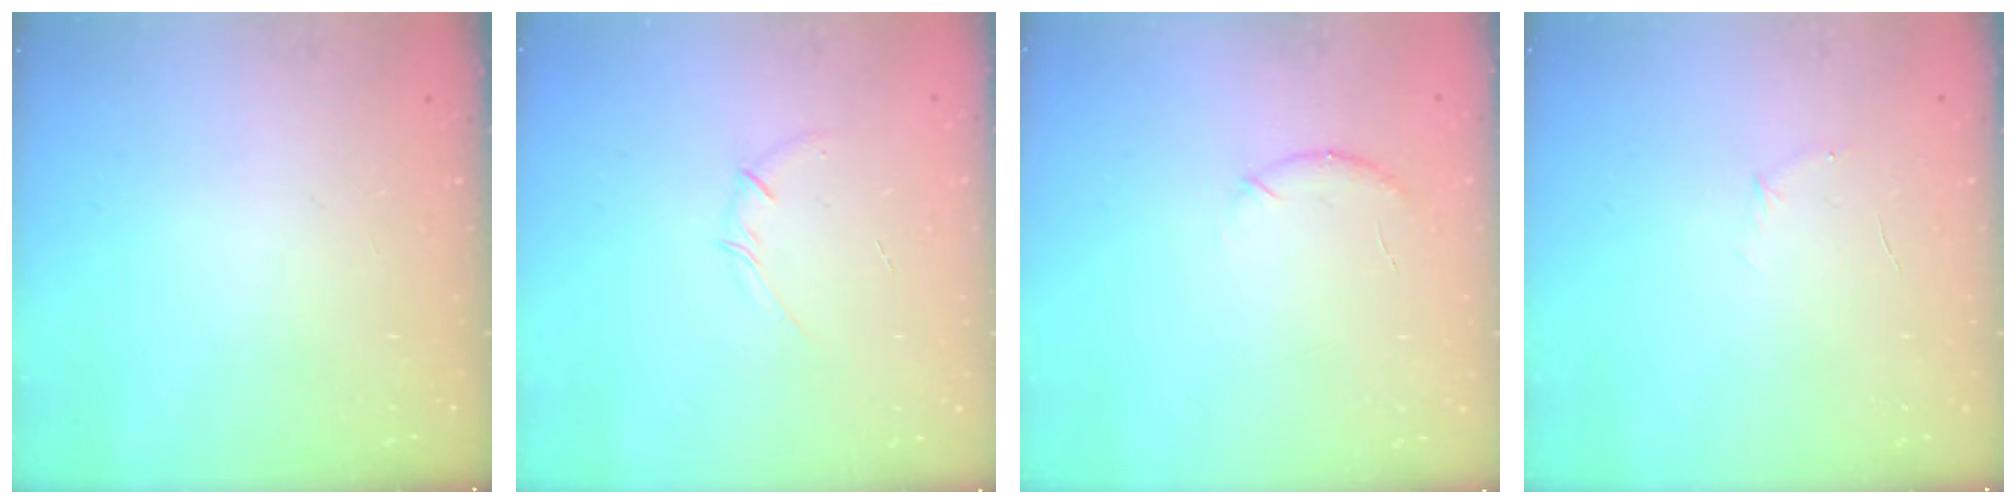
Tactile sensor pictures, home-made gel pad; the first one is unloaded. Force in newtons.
{"total": 3.6, "press": 3.4, "slide": 1.2}
{"total": 5.7, "press": 5.6, "slide": 1.3}
{"total": 3.8, "press": 3.6, "slide": 1.1}